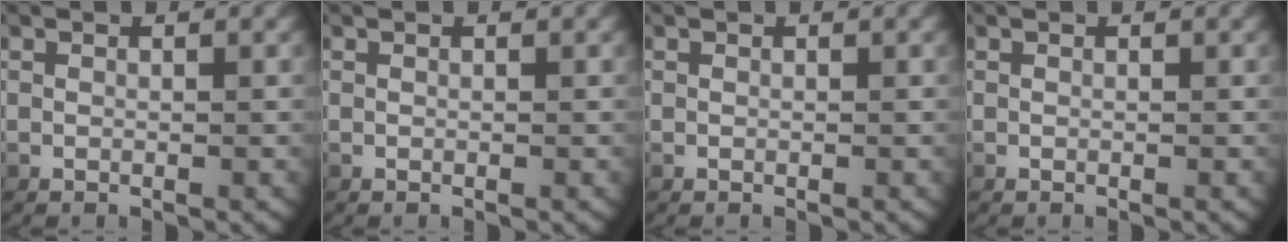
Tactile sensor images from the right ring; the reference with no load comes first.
{"total": 0.0}
{"total": 0.0}
{"total": 0.0}